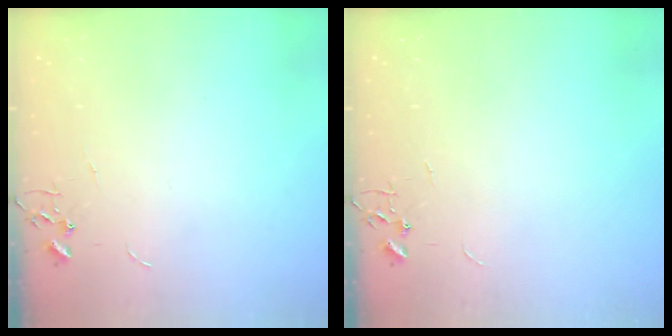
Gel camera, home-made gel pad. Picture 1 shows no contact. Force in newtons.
{"total": 0.0}